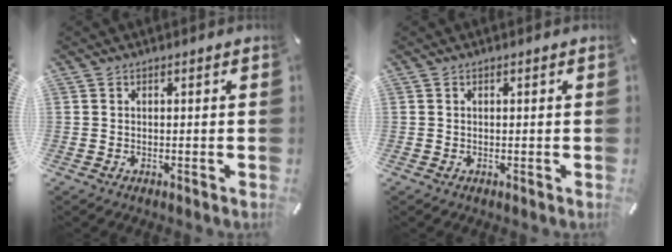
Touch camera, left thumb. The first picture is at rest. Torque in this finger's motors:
{"motor_torque": [-0.01, 0.30, -0.02, 0.13, -0.01]}